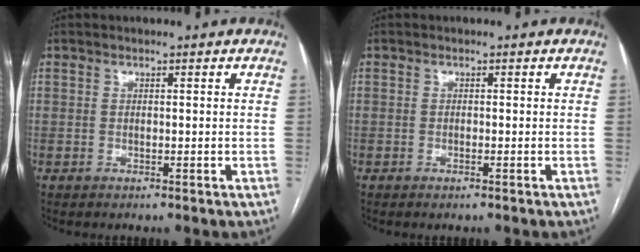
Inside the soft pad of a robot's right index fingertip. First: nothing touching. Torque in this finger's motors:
{"motor_torque": [0.37, -0.08, 0.04, 0.00]}